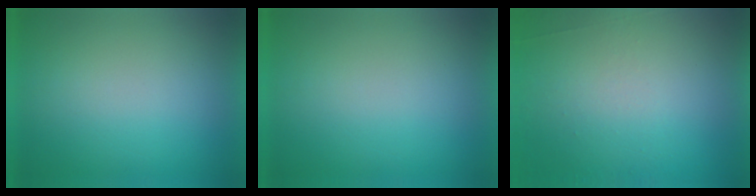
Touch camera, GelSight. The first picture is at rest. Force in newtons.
{"total": 0.0}
{"total": 6.8}